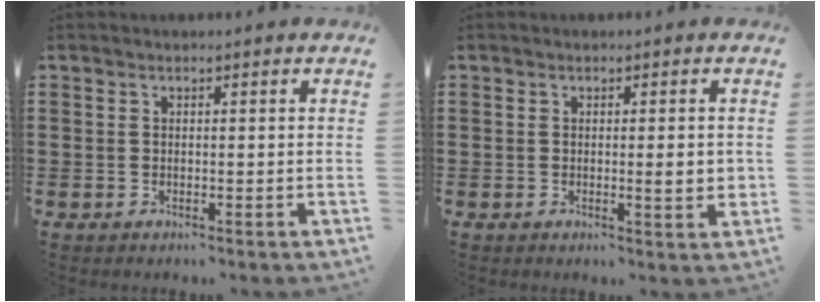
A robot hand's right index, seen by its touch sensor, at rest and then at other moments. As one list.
[{"total": 3.2, "force": [0.0, 0.6, 3.1], "torque": [-0.055, 0.000, 0.001]}]